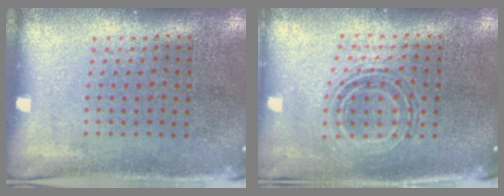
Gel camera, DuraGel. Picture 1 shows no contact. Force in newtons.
{"total": 0.8, "press": 0.8, "slide": 0.1}